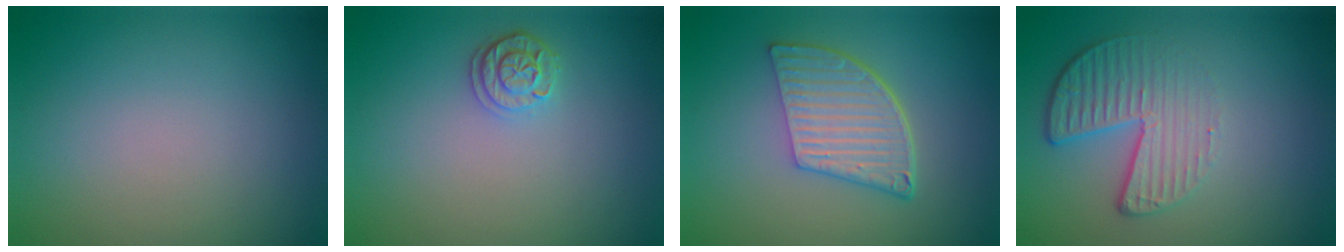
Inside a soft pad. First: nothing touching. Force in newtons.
{"total": 2.0, "press": 1.9, "slide": 0.5}
{"total": 5.8, "press": 4.3, "slide": 3.9}
{"total": 4.5, "press": 3.0, "slide": 3.3}